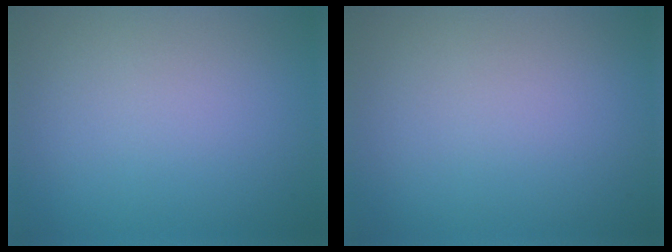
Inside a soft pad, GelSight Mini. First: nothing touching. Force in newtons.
{"total": 0.0}